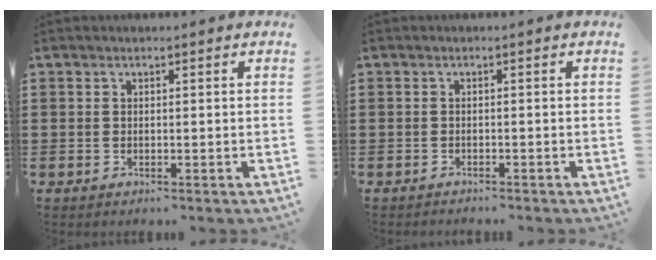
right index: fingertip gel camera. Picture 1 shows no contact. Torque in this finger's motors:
{"motor_torque": [-0.86, 1.28, -0.07, 0.00]}